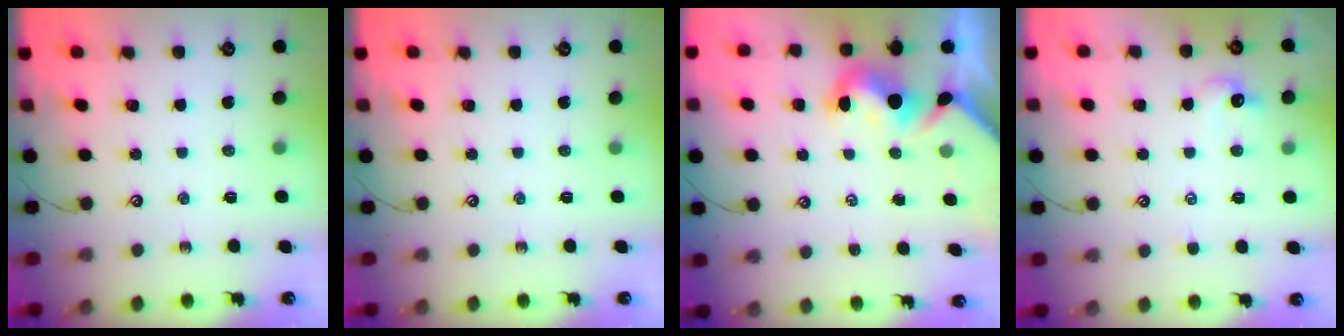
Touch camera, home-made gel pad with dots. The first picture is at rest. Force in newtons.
{"total": 0.0}
{"total": 3.4, "press": 3.2, "slide": 0.9}
{"total": 0.8, "press": 0.6, "slide": 0.6}